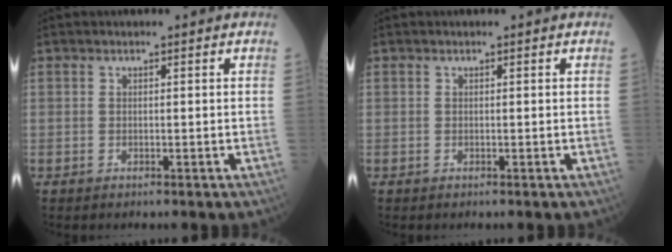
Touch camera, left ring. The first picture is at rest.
{"total": 0.0}